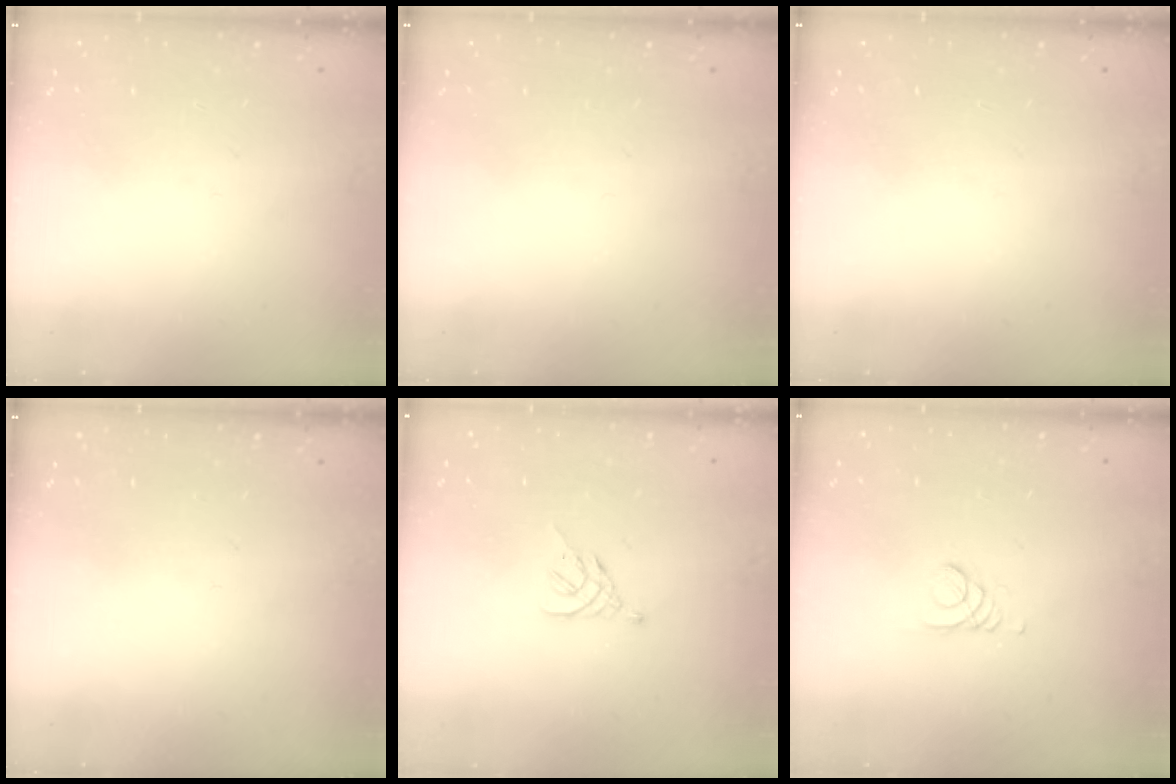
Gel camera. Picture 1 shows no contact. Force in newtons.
{"total": 0.0}
{"total": 0.0}
{"total": 0.0}
{"total": 4.7, "press": 4.6, "slide": 0.7}
{"total": 0.7, "press": 0.7, "slide": 0.1}